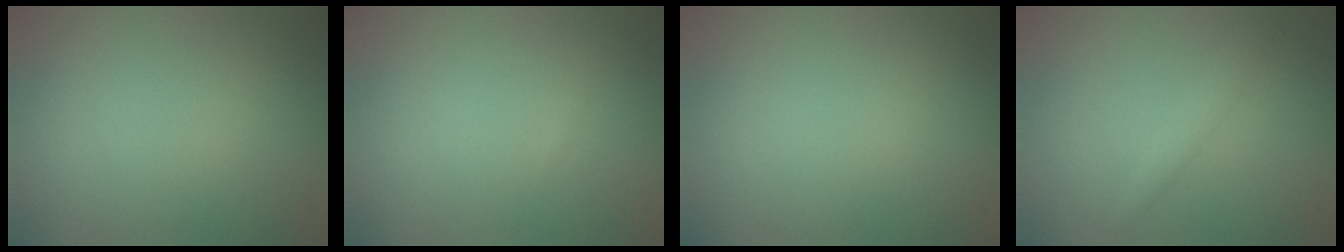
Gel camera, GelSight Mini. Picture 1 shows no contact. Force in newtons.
{"total": 0.0}
{"total": 0.0}
{"total": 1.7, "press": 1.7, "slide": 0.1}